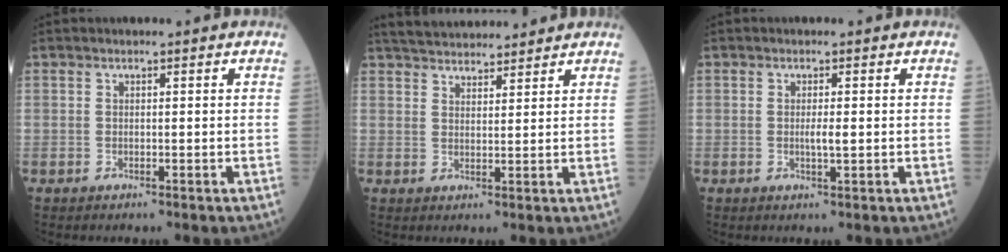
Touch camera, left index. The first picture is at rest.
{"total": 9.7, "force": [9.1, 1.6, 2.8], "torque": [-0.047, 0.027, 0.142]}
{"total": 1.6, "force": [0.0, 0.1, 1.6], "torque": [-0.033, -0.002, 0.001]}